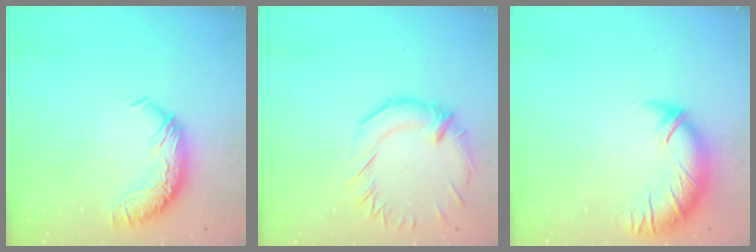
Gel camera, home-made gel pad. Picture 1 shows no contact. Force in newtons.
{"total": 1.5, "press": 0.5, "slide": 1.4}
{"total": 3.0, "press": 1.5, "slide": 2.6}